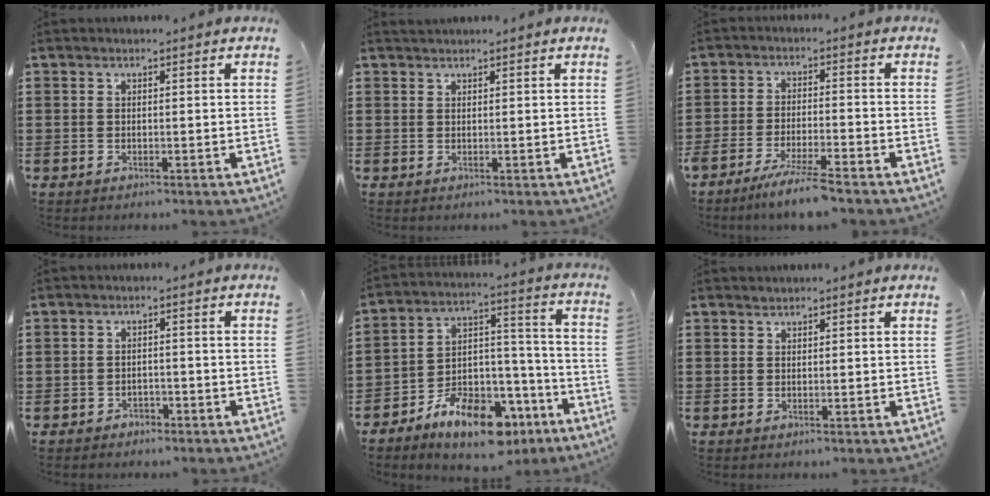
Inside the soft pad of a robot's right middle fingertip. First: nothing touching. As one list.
[{"total": 0.8, "force": [0.8, 0.0, 0.1], "torque": [-0.003, 0.000, 0.014]}, {"total": 5.5, "force": [-4.8, -0.3, 2.6], "torque": [-0.053, -0.016, -0.090]}, {"total": 1.4, "force": [-1.2, 0.6, 0.0], "torque": [-0.006, 0.001, -0.029]}, {"total": 11.4, "force": [-8.7, 4.5, 5.9], "torque": [-0.095, 0.046, -0.155]}, {"total": 0.7, "force": [0.7, 0.0, -0.2], "torque": [0.001, -0.002, 0.014]}]